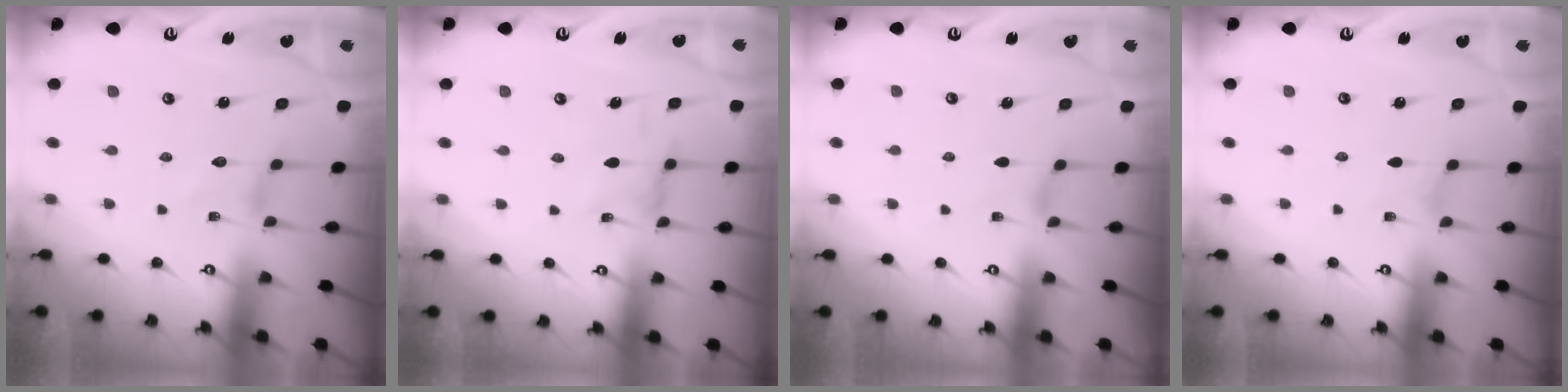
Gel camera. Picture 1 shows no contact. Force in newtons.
{"total": 0.9, "press": 0.8, "slide": 0.3}
{"total": 0.8, "press": 0.8, "slide": 0.2}
{"total": 0.0}